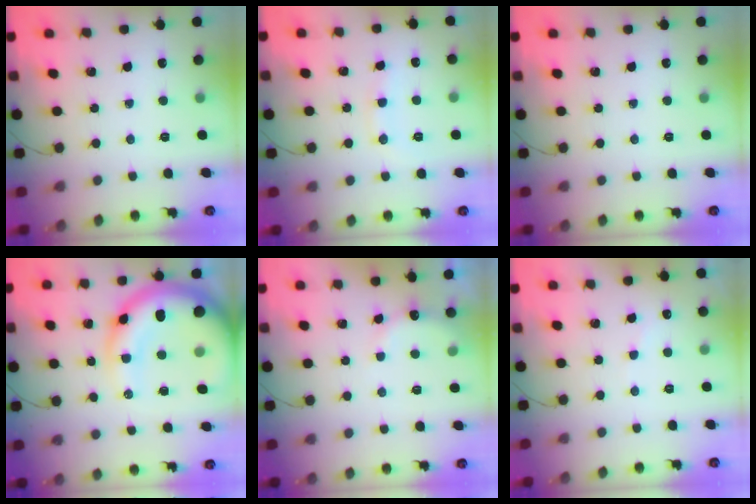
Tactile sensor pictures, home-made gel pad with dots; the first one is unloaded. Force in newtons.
{"total": 7.7, "press": 7.7, "slide": 1.1}
{"total": 0.0}
{"total": 19.3, "press": 18.6, "slide": 5.0}
{"total": 7.8, "press": 7.6, "slide": 1.5}
{"total": 4.0, "press": 4.0, "slide": 0.4}